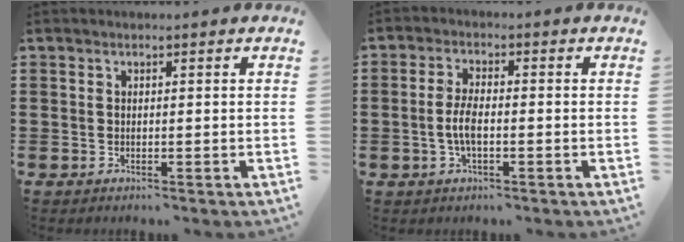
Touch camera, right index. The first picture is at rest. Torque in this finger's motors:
{"motor_torque": [0.80, 1.34, 0.05, 0.03]}